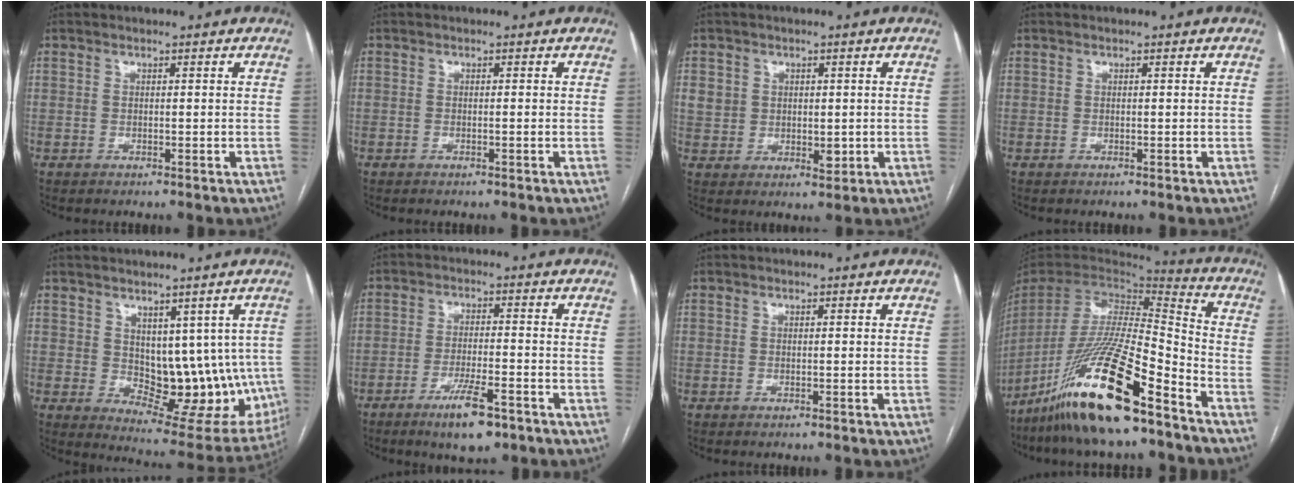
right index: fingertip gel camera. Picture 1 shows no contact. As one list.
[{"total": 0.0}, {"total": 5.4, "force": [0.8, 4.6, 2.7], "torque": [-0.037, 0.002, 0.024]}, {"total": 0.0}, {"total": 13.3, "force": [0.6, 7.7, 10.8], "torque": [-0.117, 0.003, 0.033]}, {"total": 7.5, "force": [-4.8, 1.3, 5.6], "torque": [-0.101, -0.009, -0.076]}, {"total": 0.0}, {"total": 23.7, "force": [-16.0, 2.6, 17.2], "torque": [-0.342, -0.046, -0.293]}]